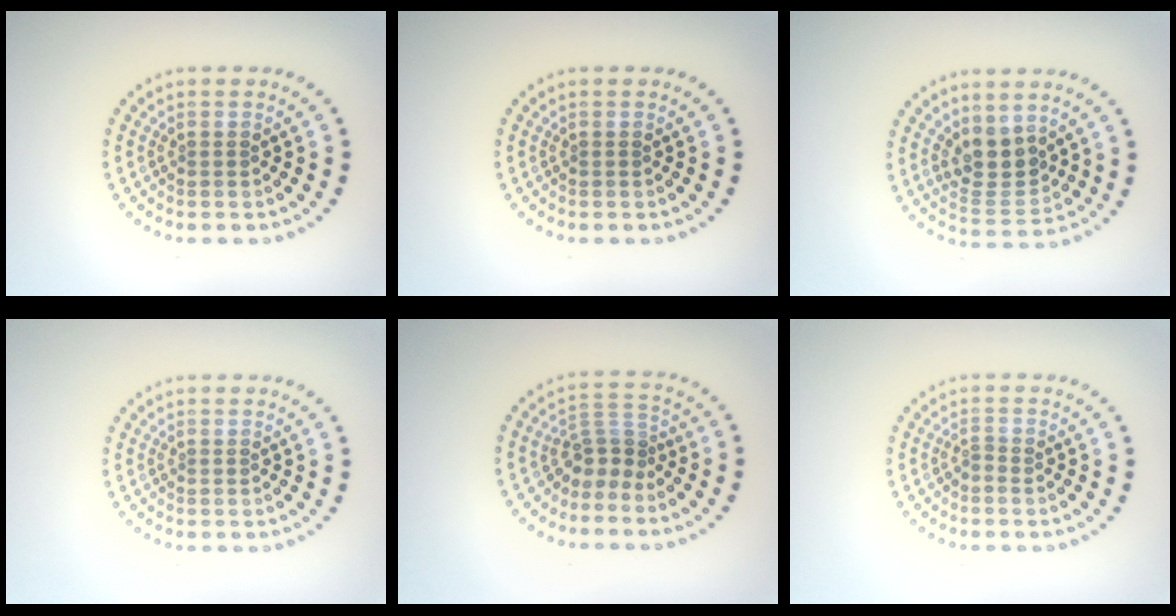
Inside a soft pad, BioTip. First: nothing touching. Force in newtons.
{"total": 0.0}
{"total": 3.6, "press": 3.2, "slide": 1.6}
{"total": 0.0}
{"total": 2.8, "press": 1.8, "slide": 2.1}
{"total": 0.6, "press": 0.2, "slide": 0.6}